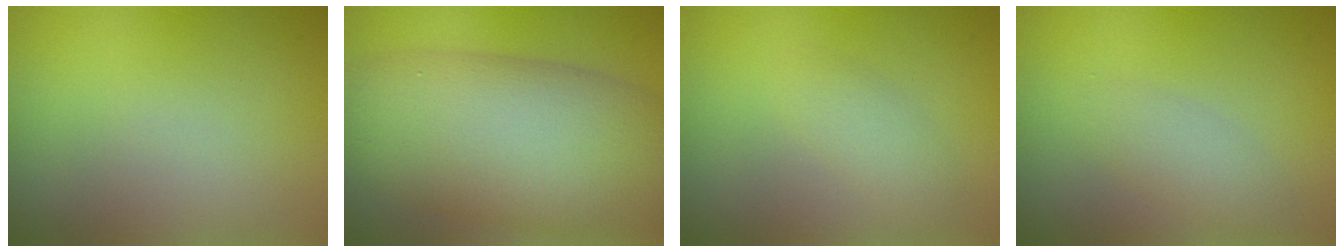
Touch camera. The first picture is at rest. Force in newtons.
{"total": 13.7, "press": 13.7, "slide": 0.3}
{"total": 1.7, "press": 1.7, "slide": 0.1}
{"total": 2.1, "press": 2.1, "slide": 0.1}